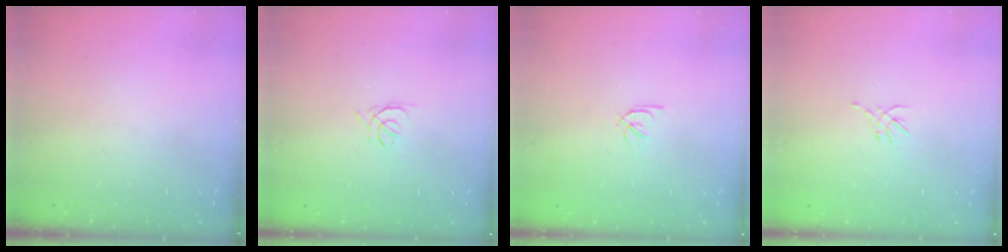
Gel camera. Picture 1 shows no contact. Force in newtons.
{"total": 2.4, "press": 2.3, "slide": 0.6}
{"total": 2.2, "press": 2.2, "slide": 0.2}
{"total": 1.5, "press": 1.4, "slide": 0.6}